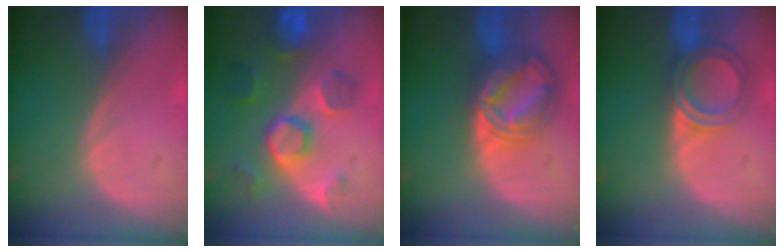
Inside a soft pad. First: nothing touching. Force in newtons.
{"total": 8.6, "press": 7.8, "slide": 3.6}
{"total": 8.6, "press": 8.5, "slide": 0.6}
{"total": 5.0, "press": 5.0, "slide": 0.4}